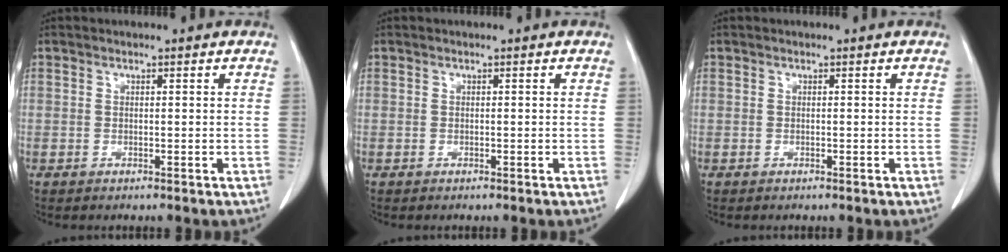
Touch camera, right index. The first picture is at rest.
{"total": 0.0}
{"total": 0.0}